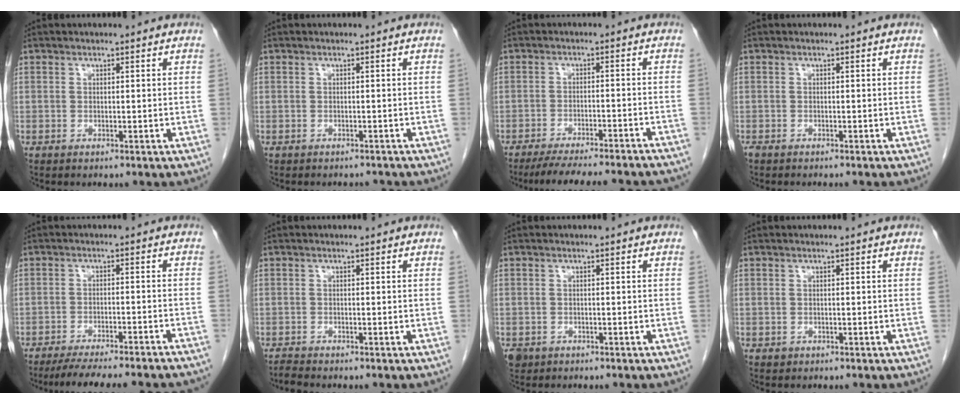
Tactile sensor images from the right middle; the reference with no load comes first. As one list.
[{"total": 1.7, "force": [-1.7, 0.5, -0.1], "torque": [0.002, -0.003, -0.023]}, {"total": 17.7, "force": [-16.0, 1.3, 7.5], "torque": [-0.090, -0.020, -0.209]}, {"total": 2.0, "force": [-1.8, 0.4, 0.8], "torque": [-0.015, -0.004, -0.023]}, {"total": 16.9, "force": [-15.2, 0.9, 7.3], "torque": [-0.089, -0.022, -0.200]}, {"total": 1.0, "force": [-1.0, -0.2, 0.0], "torque": [-0.011, -0.009, -0.020]}, {"total": 2.2, "force": [-1.3, 1.7, 0.5], "torque": [-0.013, 0.001, -0.018]}, {"total": 0.5, "force": [-0.2, 0.5, 0.1], "torque": [-0.004, 0.002, -0.001]}]